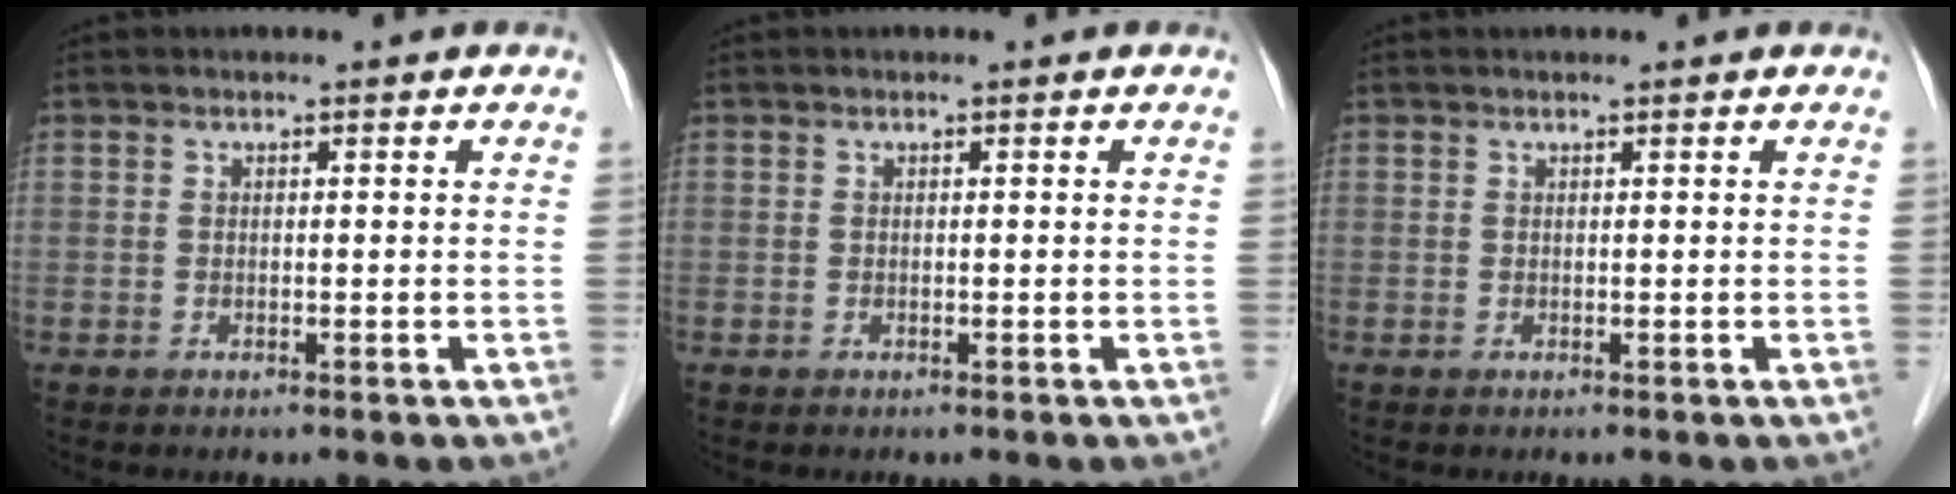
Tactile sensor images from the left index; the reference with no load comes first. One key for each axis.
{"total": 0.0}
{"total": 0.8, "fx": 0.8, "fy": 0.0, "fz": 0.2, "tx": -0.006, "ty": 0.010, "tz": 0.015}